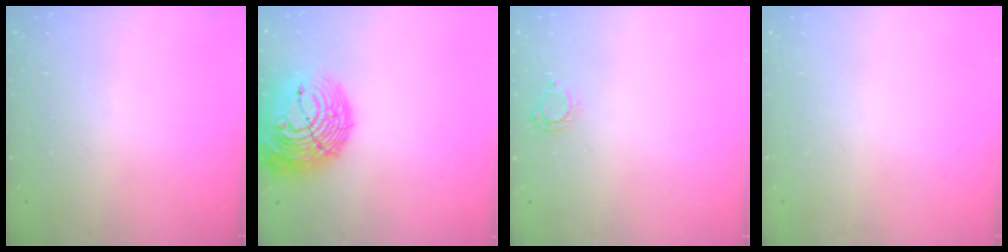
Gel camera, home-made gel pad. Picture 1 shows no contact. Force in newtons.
{"total": 21.6, "press": 21.5, "slide": 2.6}
{"total": 3.9, "press": 3.9, "slide": 0.6}
{"total": 0.0}